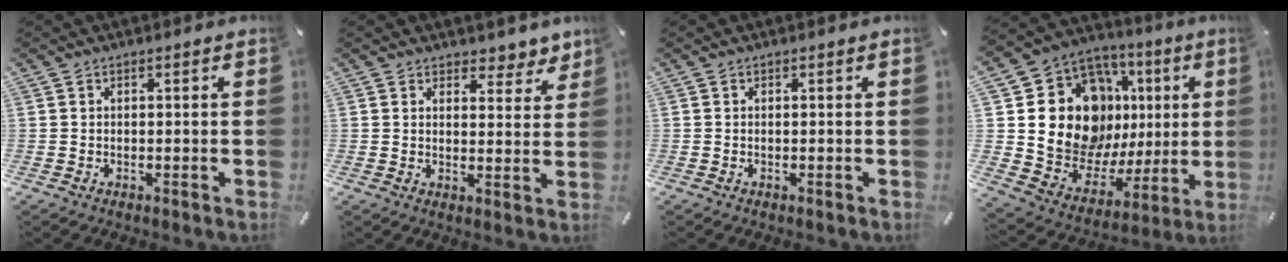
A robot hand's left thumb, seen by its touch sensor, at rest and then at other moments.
{"total": 5.0, "force": [4.2, 2.8, 0.3], "torque": [0.017, -0.033, 0.071]}
{"total": 0.0}
{"total": 18.0, "force": [6.0, 14.2, 9.3], "torque": [-0.171, -0.045, 0.123]}